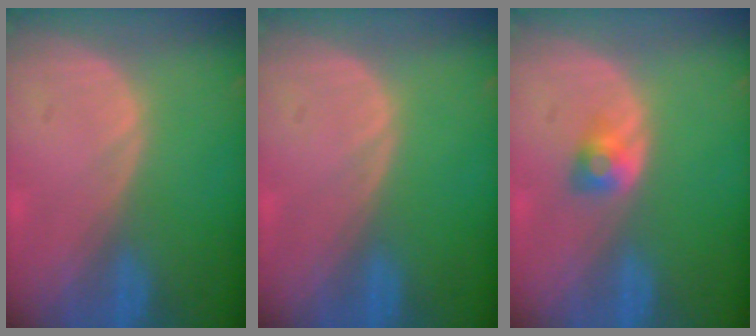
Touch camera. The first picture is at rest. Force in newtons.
{"total": 0.0}
{"total": 2.6, "press": 2.3, "slide": 1.1}